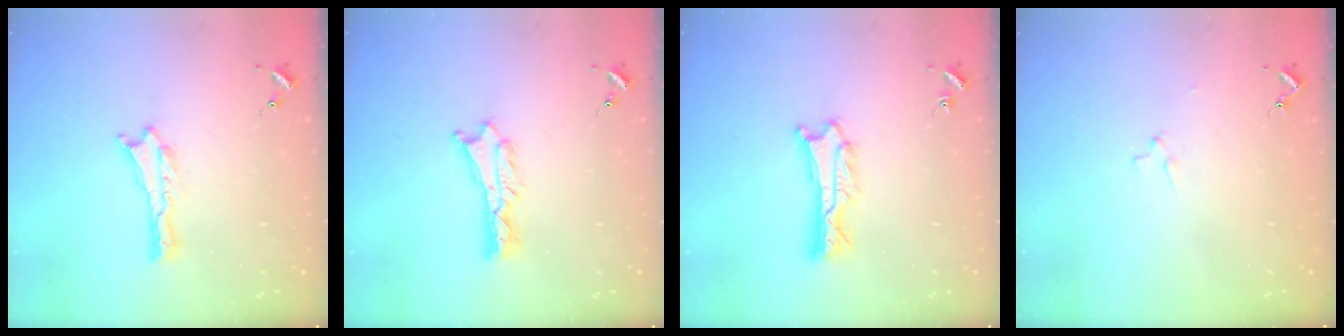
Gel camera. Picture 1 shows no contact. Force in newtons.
{"total": 1.8, "press": 1.7, "slide": 0.2}
{"total": 2.2, "press": 2.2, "slide": 0.2}
{"total": 1.1, "press": 1.1, "slide": 0.1}